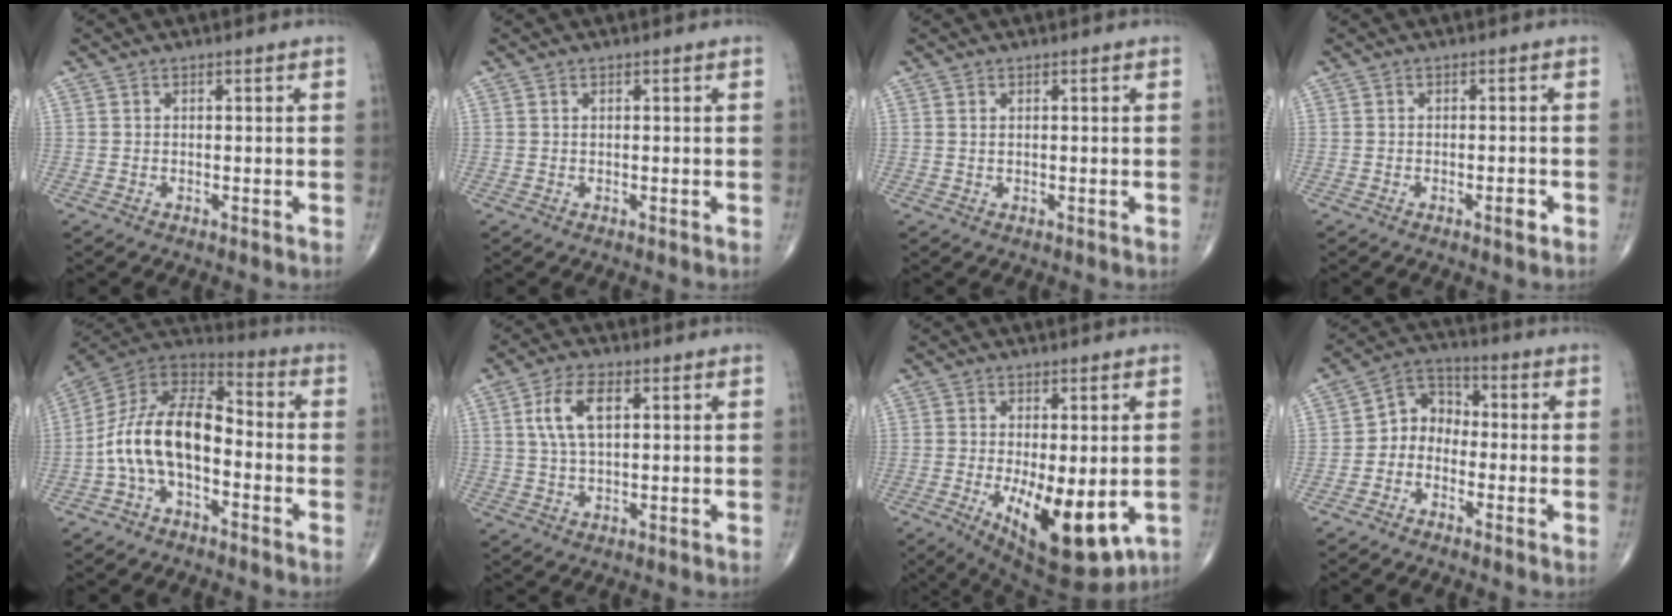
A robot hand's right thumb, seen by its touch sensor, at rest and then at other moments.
{"total": 0.0}
{"total": 0.6, "force": [0.3, 0.3, 0.4], "torque": [-0.008, 0.001, 0.007]}
{"total": 1.9, "force": [-0.9, 0.5, 1.6], "torque": [-0.020, 0.000, -0.014]}
{"total": 15.0, "force": [-3.5, 8.2, 12.0], "torque": [-0.211, 0.062, -0.074]}
{"total": 7.5, "force": [2.2, 3.7, 6.2], "torque": [-0.123, 0.003, 0.045]}
{"total": 14.4, "force": [-3.6, 5.7, 12.7], "torque": [-0.188, -0.025, -0.035]}
{"total": 6.7, "force": [-1.6, 5.5, 3.4], "torque": [-0.026, 0.034, -0.050]}